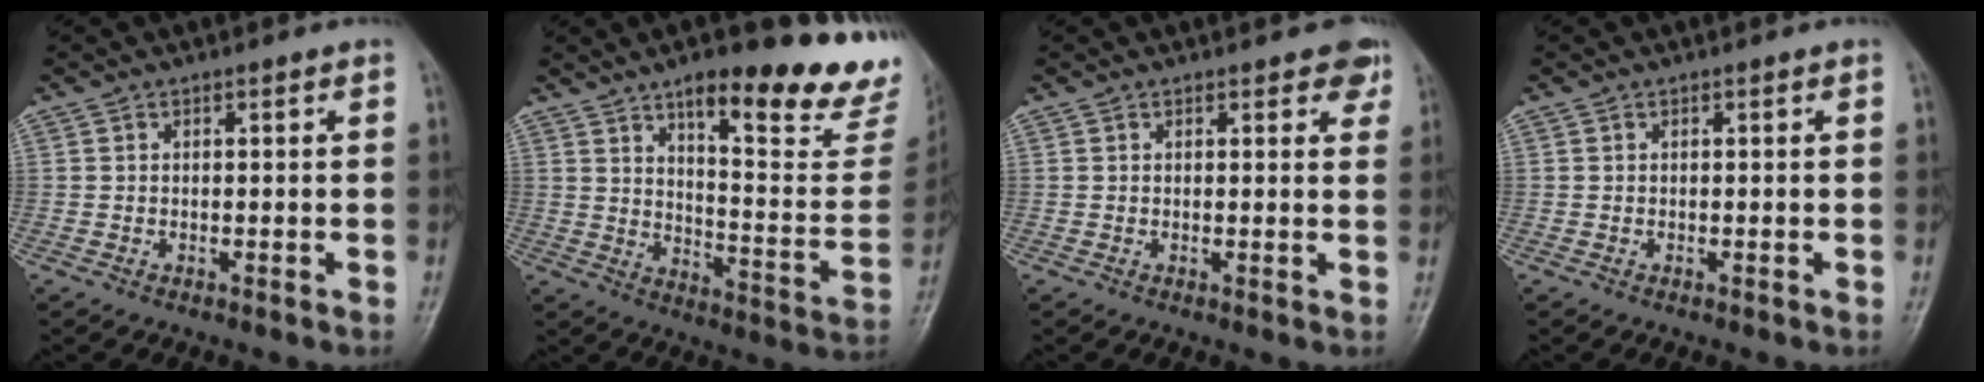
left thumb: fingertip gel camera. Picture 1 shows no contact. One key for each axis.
{"total": 23.5, "fx": 16.6, "fy": 5.6, "fz": 15.6, "tx": -0.166, "ty": -0.094, "tz": 0.225}
{"total": 3.2, "fx": 2.1, "fy": 1.5, "fz": 1.8, "tx": 0.003, "ty": -0.007, "tz": 0.020}
{"total": 0.0}